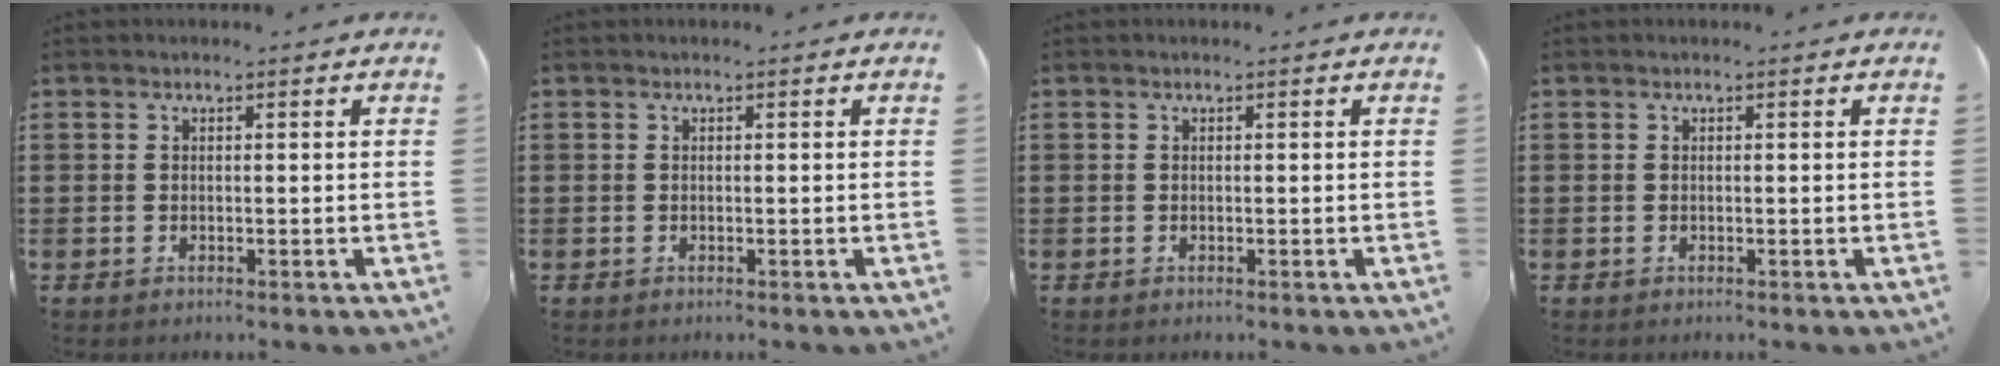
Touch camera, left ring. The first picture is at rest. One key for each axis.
{"total": 0.0}
{"total": 0.0}
{"total": 0.0}